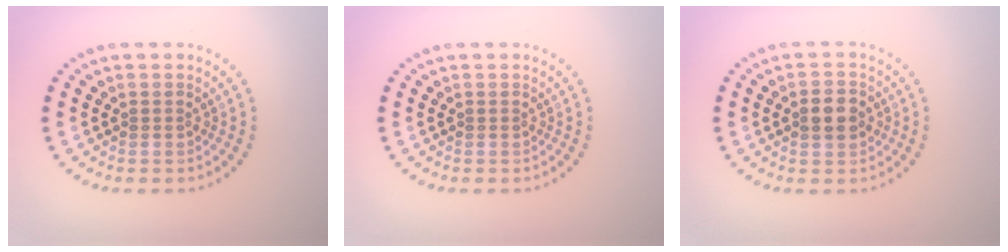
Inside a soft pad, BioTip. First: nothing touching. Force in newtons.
{"total": 0.0}
{"total": 2.7, "press": 2.7, "slide": 0.0}